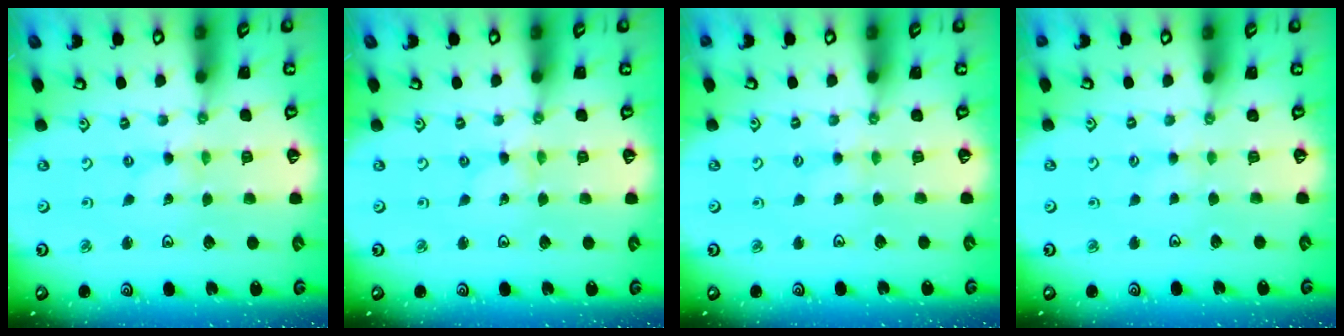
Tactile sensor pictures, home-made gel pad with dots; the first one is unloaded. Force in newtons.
{"total": 0.0}
{"total": 2.0, "press": 2.0, "slide": 0.3}
{"total": 1.7, "press": 1.7, "slide": 0.3}